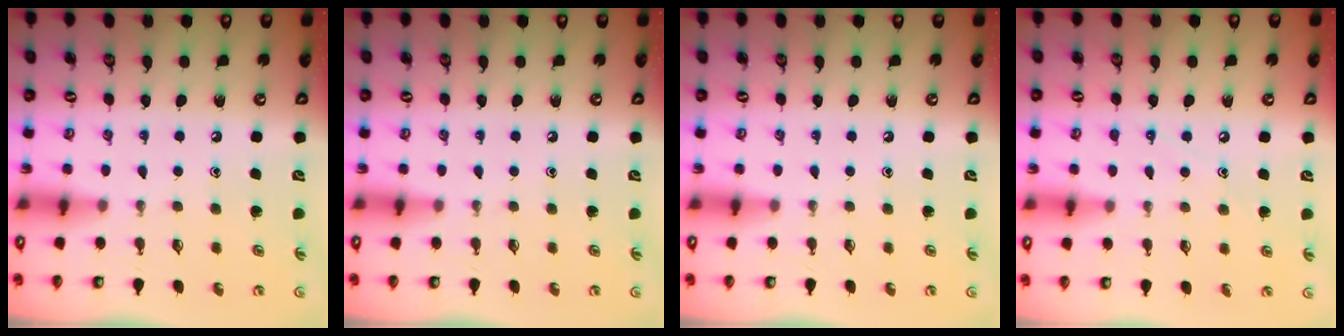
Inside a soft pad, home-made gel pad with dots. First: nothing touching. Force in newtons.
{"total": 0.0}
{"total": 0.0}
{"total": 5.1, "press": 5.1, "slide": 0.6}